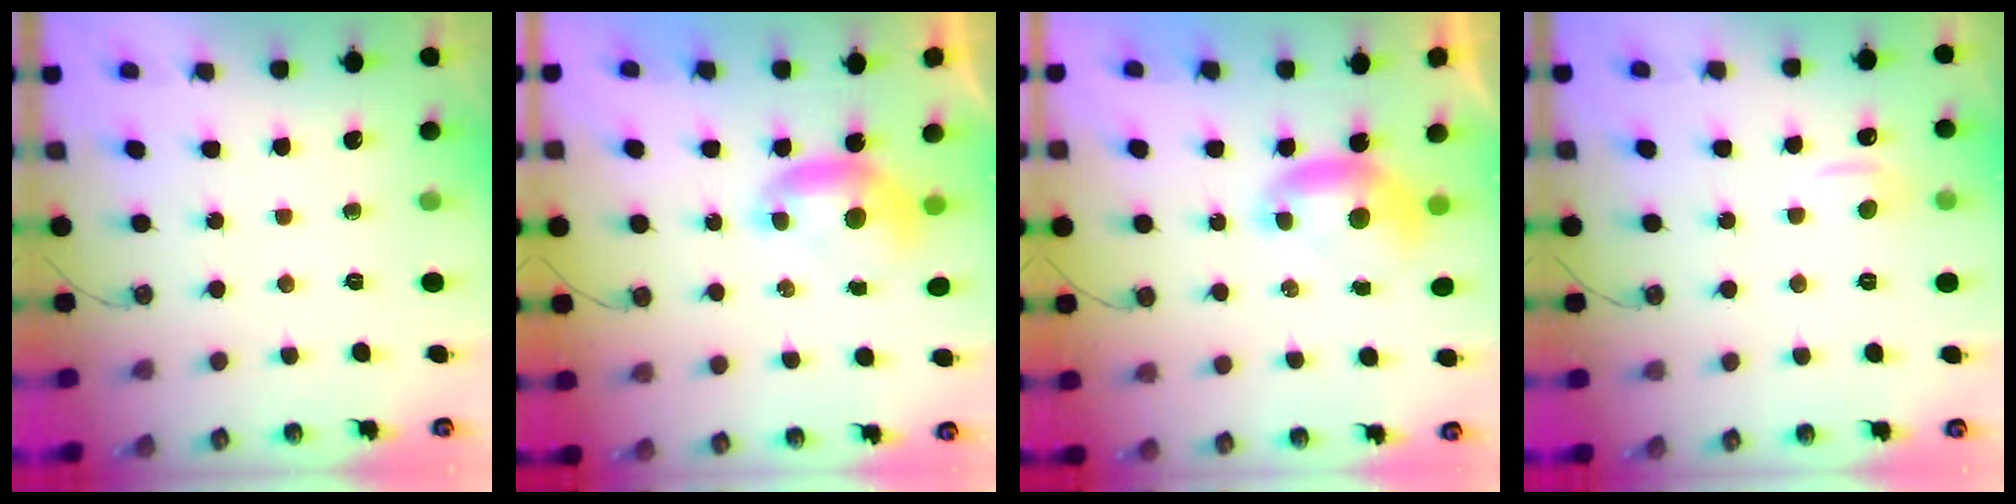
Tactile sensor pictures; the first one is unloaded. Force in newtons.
{"total": 0.0}
{"total": 0.0}
{"total": 0.8, "press": 0.2, "slide": 0.8}